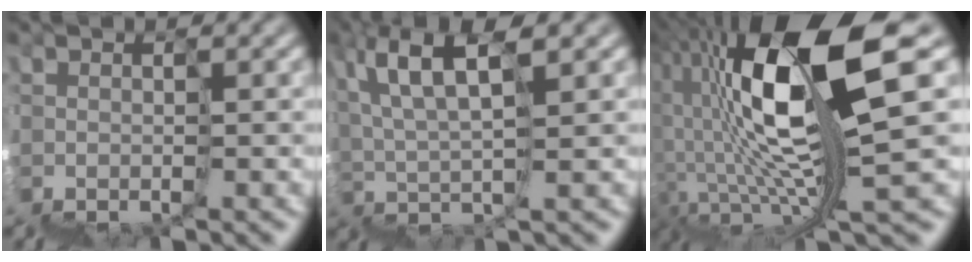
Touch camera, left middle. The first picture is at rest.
{"total": 6.3, "force": [5.4, -1.1, 3.1], "torque": [-0.073, 0.046, 0.097]}
{"total": 9.8, "force": [3.0, -0.9, 9.3], "torque": [-0.155, 0.045, 0.059]}